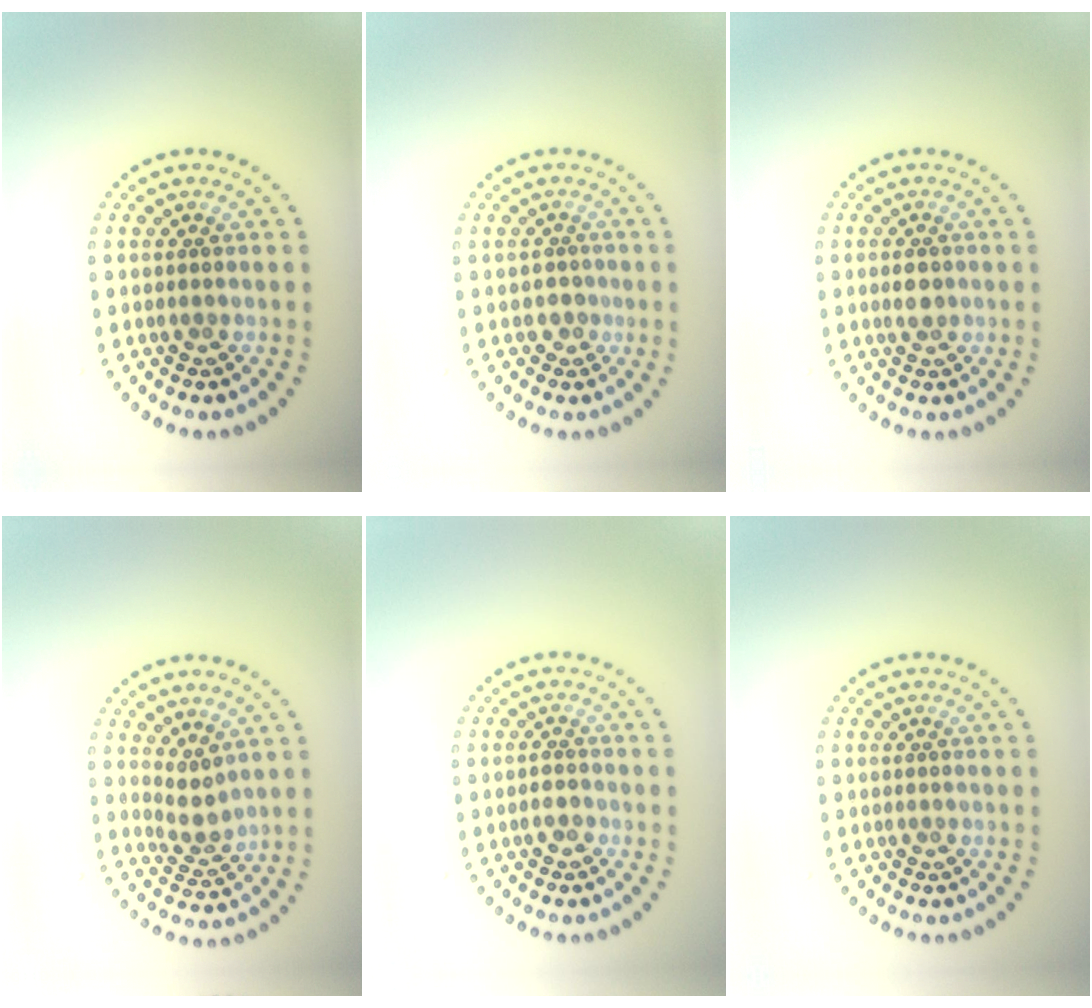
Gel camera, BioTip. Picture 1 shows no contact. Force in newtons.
{"total": 1.1, "press": 0.7, "slide": 0.8}
{"total": 1.5, "press": 1.5, "slide": 0.3}
{"total": 2.2, "press": 1.6, "slide": 1.4}
{"total": 1.1, "press": 1.0, "slide": 0.5}
{"total": 0.0}